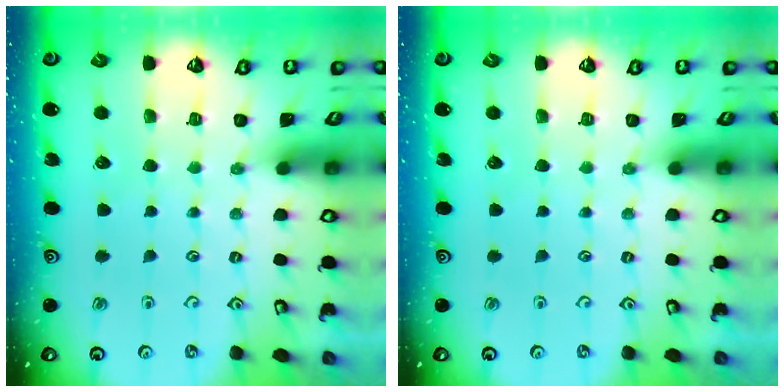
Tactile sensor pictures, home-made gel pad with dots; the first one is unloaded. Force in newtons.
{"total": 0.0}